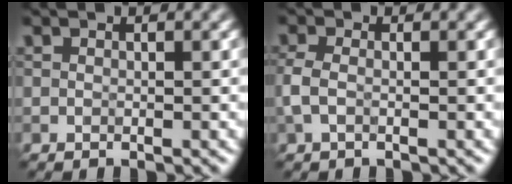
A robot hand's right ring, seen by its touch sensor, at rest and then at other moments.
{"total": 1.9, "force": [-0.4, 1.0, 1.6], "torque": [-0.042, 0.002, -0.013]}